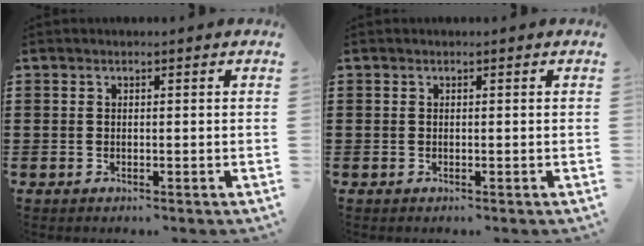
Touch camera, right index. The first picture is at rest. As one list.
[{"total": 0.0}]